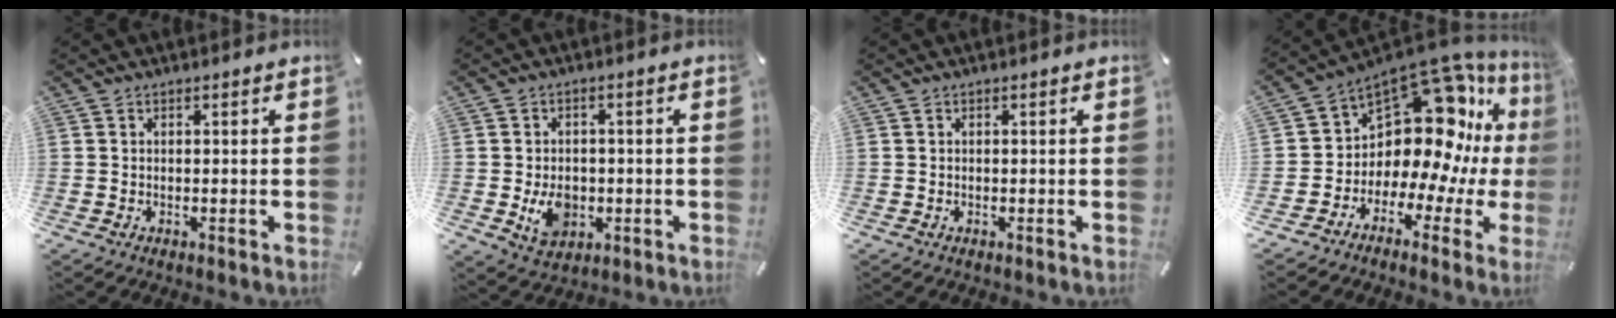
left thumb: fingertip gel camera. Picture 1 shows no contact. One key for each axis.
{"total": 7.7, "fx": -1.5, "fy": 6.1, "fz": 4.5, "tx": -0.080, "ty": 0.004, "tz": -0.023}
{"total": 0.0}
{"total": 14.7, "fx": 6.8, "fy": 9.6, "fz": 8.7, "tx": -0.131, "ty": -0.086, "tz": 0.122}